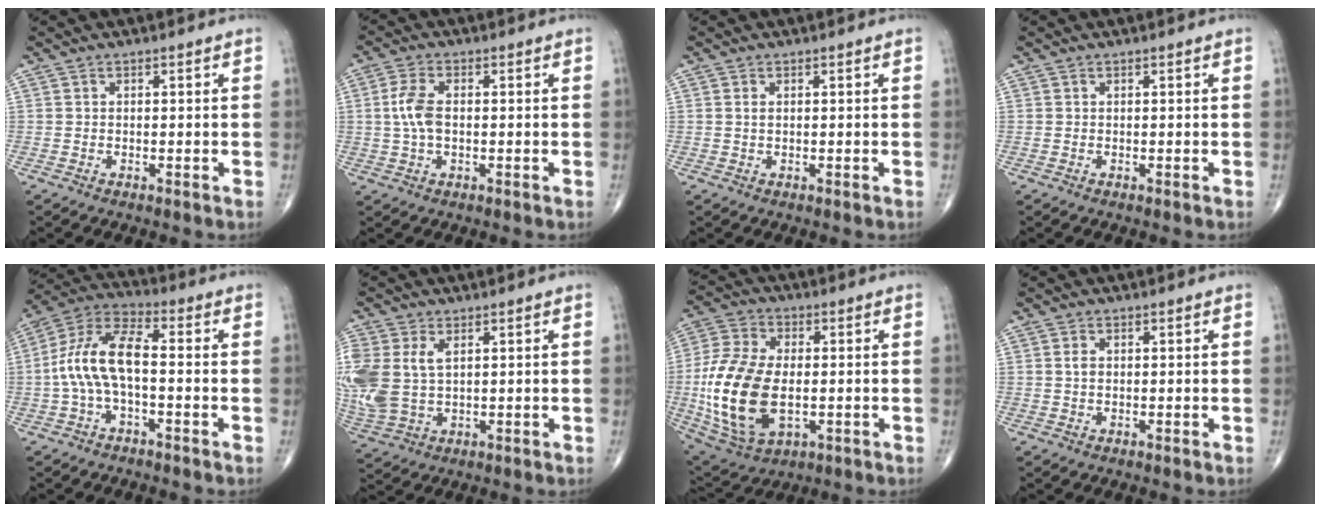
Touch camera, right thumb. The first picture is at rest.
{"total": 5.7, "force": [0.2, 3.0, 4.8], "torque": [-0.110, 0.006, 0.000]}
{"total": 0.9, "force": [0.2, 0.4, 0.7], "torque": [-0.017, 0.001, 0.006]}
{"total": 0.0}
{"total": 11.7, "force": [-1.2, 5.4, 10.4], "torque": [-0.216, 0.043, -0.031]}
{"total": 13.3, "force": [2.4, 8.6, 9.9], "torque": [-0.262, 0.000, 0.057]}
{"total": 20.0, "force": [-2.1, 11.5, 16.3], "torque": [-0.341, -0.007, -0.029]}
{"total": 1.6, "force": [0.2, 1.0, 1.2], "torque": [-0.021, 0.000, 0.006]}